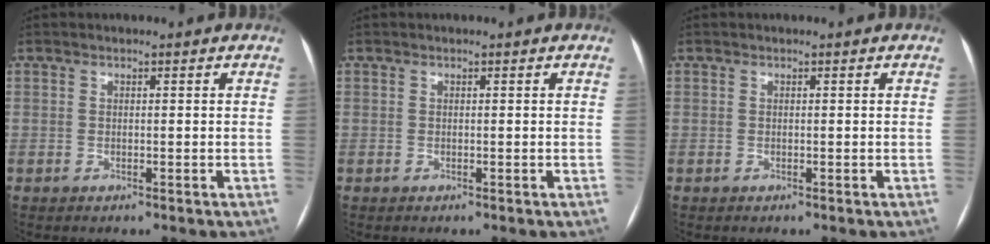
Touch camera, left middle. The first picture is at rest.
{"total": 0.0}
{"total": 0.0}